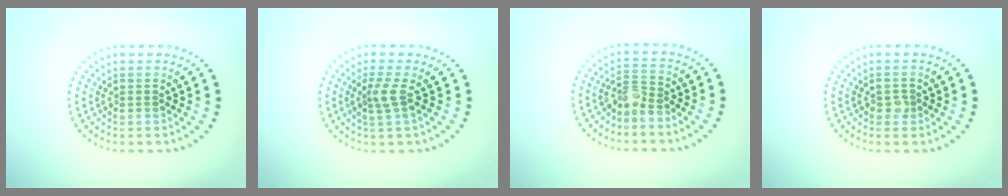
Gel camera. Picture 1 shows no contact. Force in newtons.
{"total": 2.0, "press": 1.5, "slide": 1.4}
{"total": 2.1, "press": 1.7, "slide": 1.3}
{"total": 1.1, "press": 1.1, "slide": 0.1}